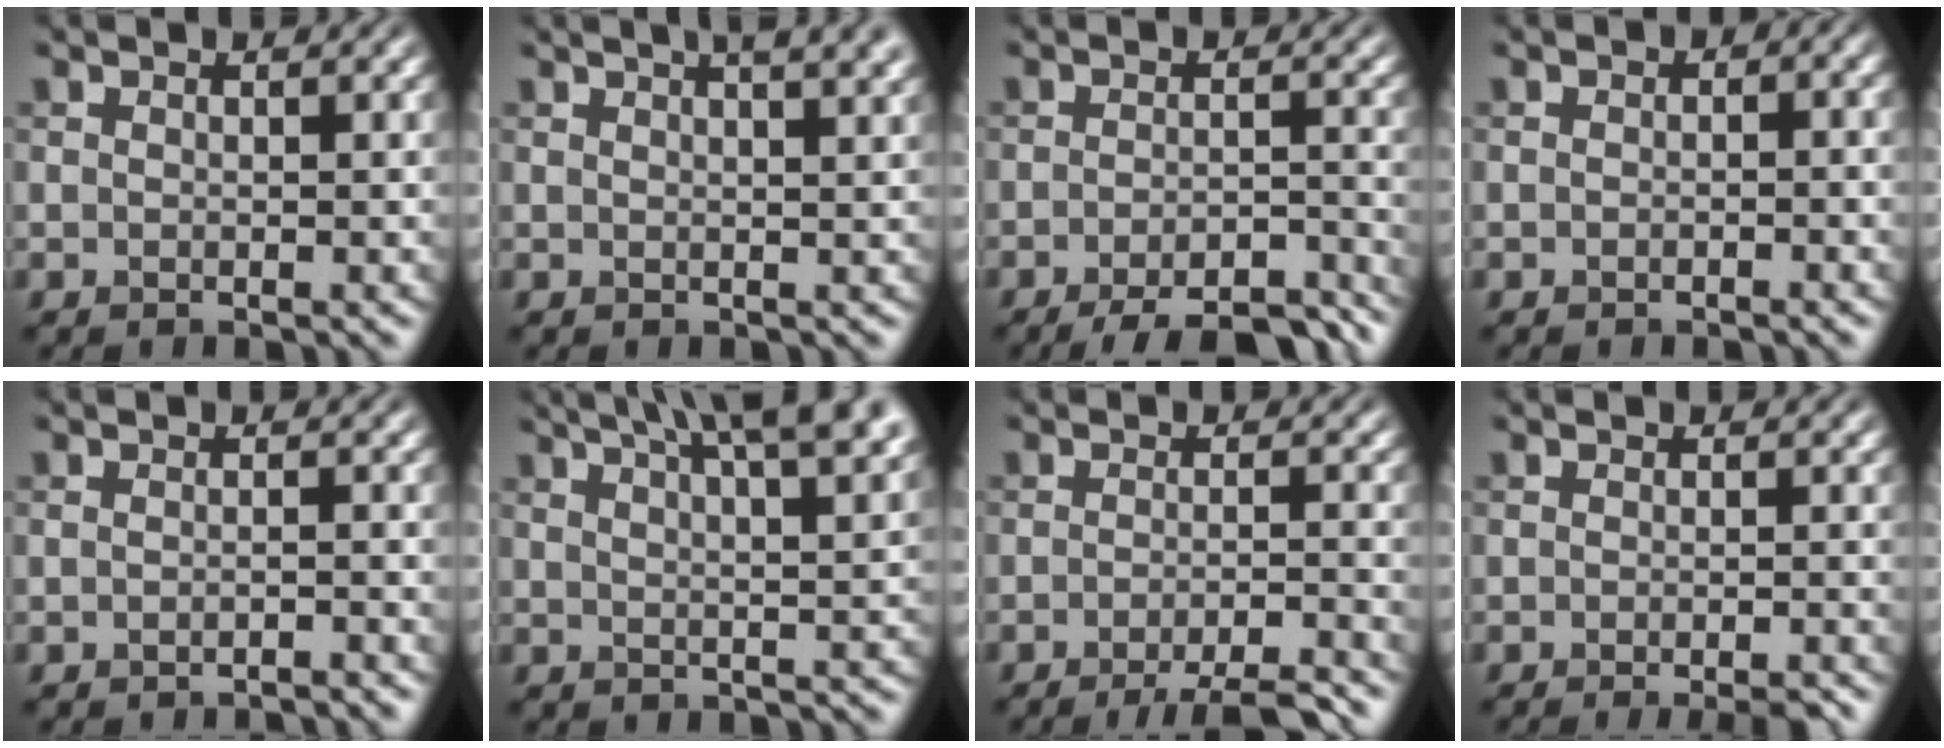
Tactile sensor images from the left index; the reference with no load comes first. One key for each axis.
{"total": 7.2, "fx": 4.2, "fy": 3.1, "fz": 5.0, "tx": -0.019, "ty": 0.046, "tz": 0.021}
{"total": 8.2, "fx": -6.6, "fy": 1.9, "fz": 4.5, "tx": -0.060, "ty": -0.013, "tz": -0.089}
{"total": 1.3, "fx": -0.3, "fy": 0.7, "fz": 1.0, "tx": -0.013, "ty": 0.000, "tz": -0.005}
{"total": 1.9, "fx": -1.8, "fy": 0.2, "fz": 0.6, "tx": 0.003, "ty": -0.001, "tz": -0.030}
{"total": 11.8, "fx": 7.4, "fy": 3.9, "fz": 8.3, "tx": -0.078, "ty": 0.049, "tz": 0.069}
{"total": 5.7, "fx": -4.2, "fy": 0.8, "fz": 3.8, "tx": -0.055, "ty": -0.003, "tz": -0.065}
{"total": 3.7, "fx": -2.5, "fy": 0.9, "fz": 2.6, "tx": -0.020, "ty": 0.004, "tz": -0.032}